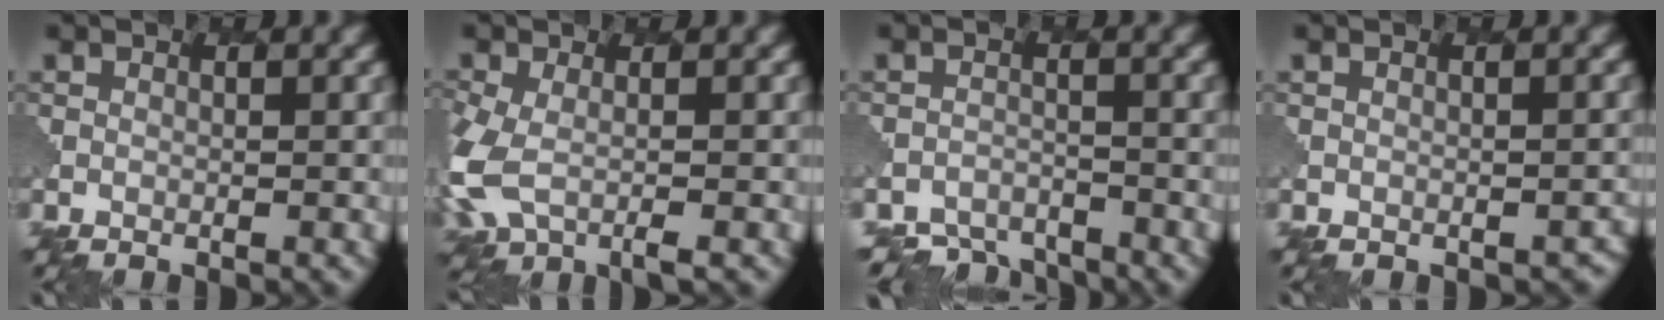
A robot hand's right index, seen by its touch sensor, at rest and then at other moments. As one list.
[{"total": 5.6, "force": [-1.3, 3.3, 4.4], "torque": [-0.121, -0.018, -0.029]}, {"total": 4.0, "force": [-3.9, 0.9, -0.2], "torque": [0.006, -0.004, -0.064]}, {"total": 1.6, "force": [-1.2, 0.9, 0.5], "torque": [0.002, -0.004, -0.006]}]